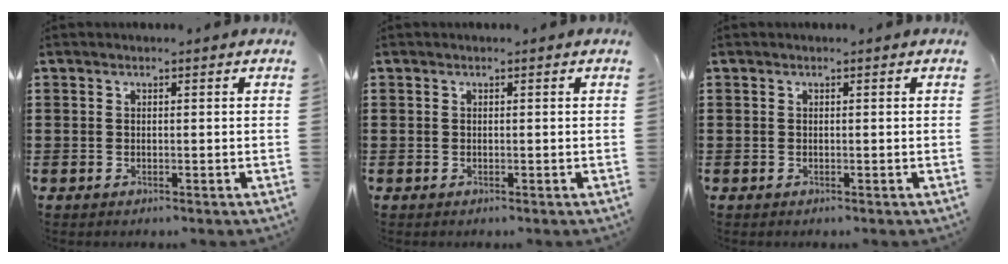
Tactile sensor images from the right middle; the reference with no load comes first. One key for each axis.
{"total": 0.0}
{"total": 0.0}